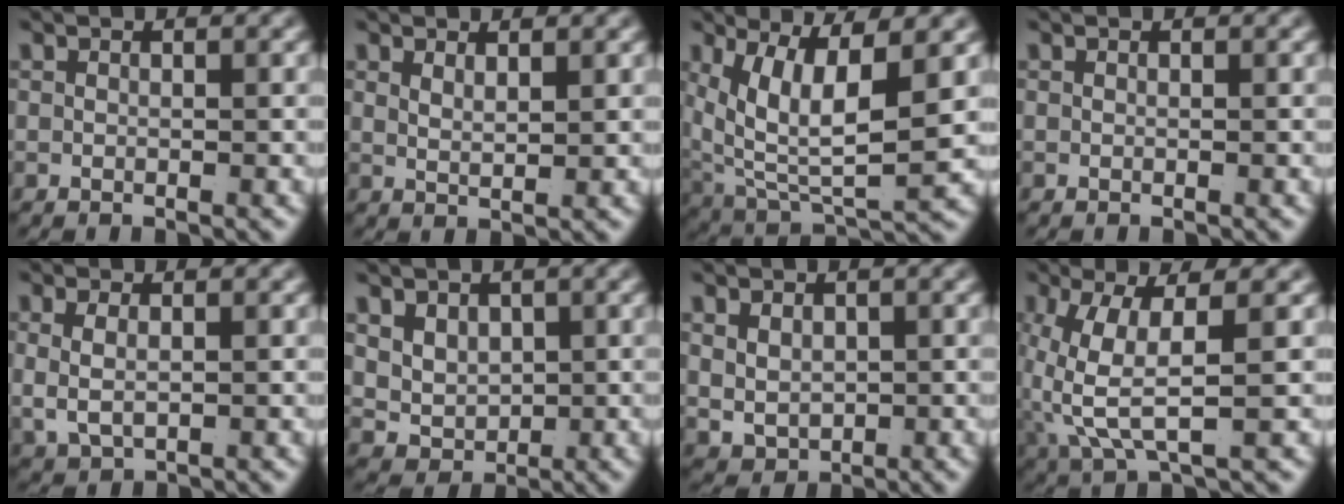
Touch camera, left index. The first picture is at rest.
{"total": 1.5, "force": [1.2, -0.3, 0.8], "torque": [-0.017, -0.013, 0.035]}
{"total": 9.7, "force": [1.4, 6.3, 7.3], "torque": [-0.152, -0.037, 0.040]}
{"total": 0.0}
{"total": 3.0, "force": [0.4, 2.0, 2.2], "torque": [-0.055, -0.009, 0.022]}
{"total": 5.2, "force": [0.4, 4.7, 2.2], "torque": [-0.062, -0.036, 0.021]}
{"total": 3.8, "force": [0.0, 3.2, 1.9], "torque": [-0.050, -0.031, 0.021]}
{"total": 6.9, "force": [0.1, 3.2, 6.1], "torque": [-0.123, -0.014, 0.015]}